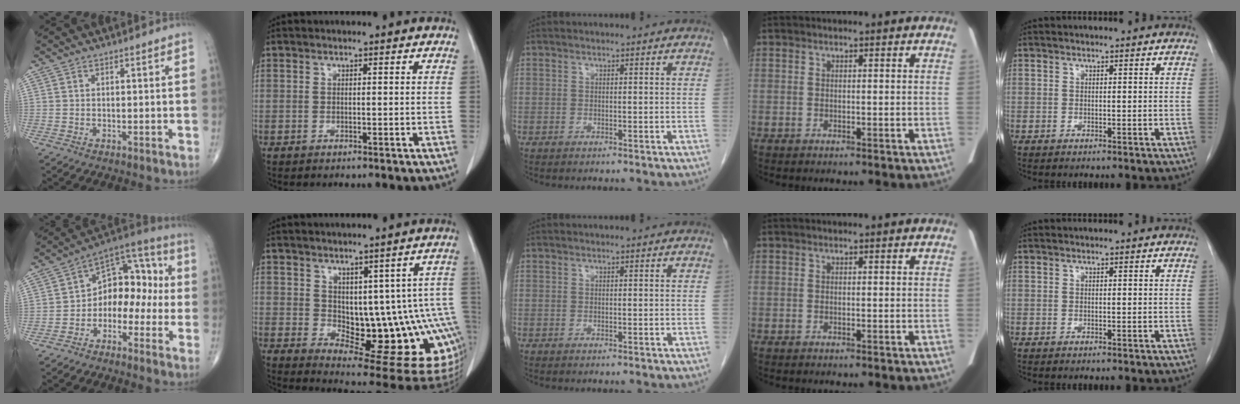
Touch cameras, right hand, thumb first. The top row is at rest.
{"thumb": {"total": 12.4, "force": [-2.2, 8.5, 8.8], "torque": [-0.086, 0.062, -0.052]}, "index": {"total": 15.9, "force": [-1.5, 6.7, 14.3], "torque": [-0.135, 0.010, 0.005]}}